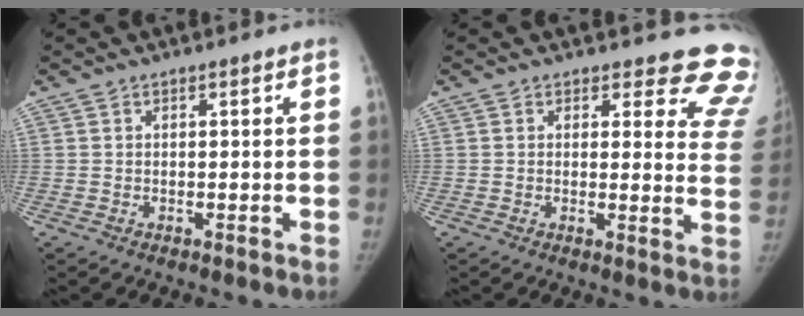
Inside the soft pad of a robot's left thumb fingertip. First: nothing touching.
{"total": 13.0, "force": [12.1, 4.6, 1.9], "torque": [0.042, -0.107, 0.091]}